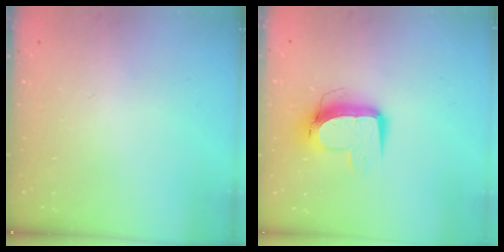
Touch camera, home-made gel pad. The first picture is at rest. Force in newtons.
{"total": 10.5, "press": 10.5, "slide": 0.7}